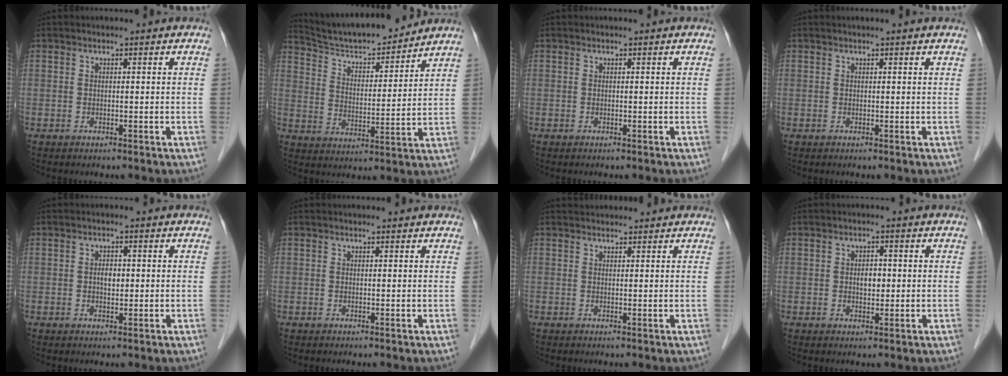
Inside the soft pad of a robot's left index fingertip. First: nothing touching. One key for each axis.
{"total": 13.5, "fx": 12.8, "fy": 1.3, "fz": 4.3, "tx": -0.077, "ty": -0.003, "tz": 0.215}
{"total": 0.0}
{"total": 1.1, "fx": 1.0, "fy": -0.1, "fz": 0.5, "tx": -0.011, "ty": 0.007, "tz": 0.010}
{"total": 1.8, "fx": -0.5, "fy": 1.0, "fz": 1.3, "tx": -0.024, "ty": -0.005, "tz": -0.007}
{"total": 1.1, "fx": 1.1, "fy": 0.2, "fz": 0.2, "tx": -0.012, "ty": 0.002, "tz": 0.008}
{"total": 3.1, "fx": 3.0, "fy": 0.7, "fz": 0.4, "tx": -0.007, "ty": 0.026, "tz": 0.041}
{"total": 2.1, "fx": -0.5, "fy": 1.3, "fz": 1.6, "tx": -0.026, "ty": -0.005, "tz": -0.006}